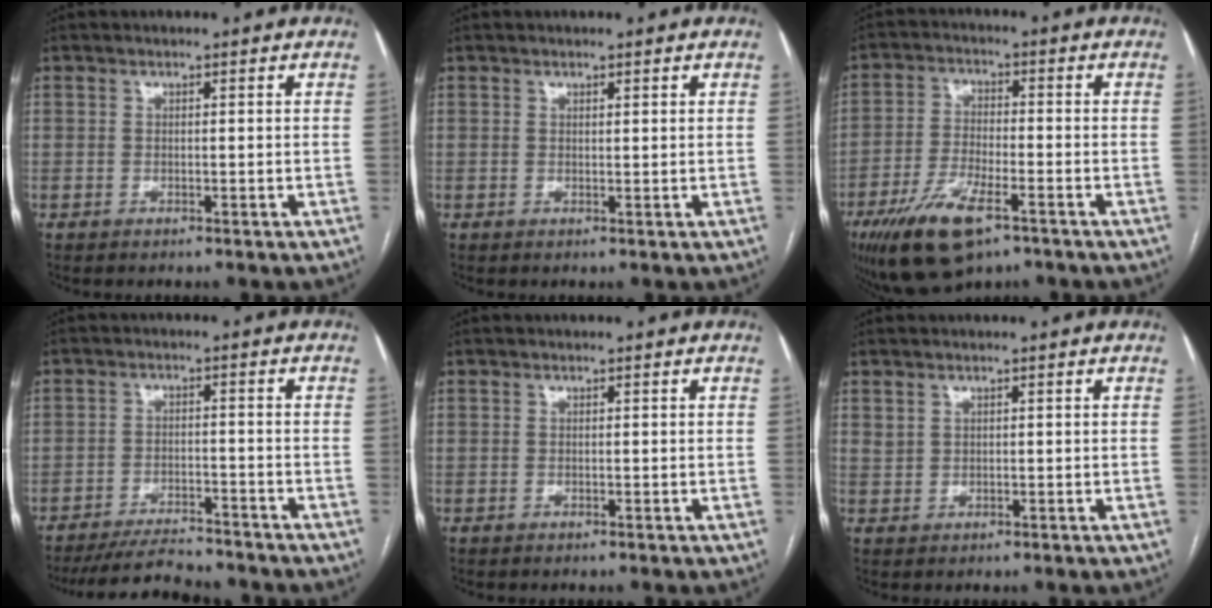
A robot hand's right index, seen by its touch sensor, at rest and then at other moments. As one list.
[{"total": 0.6, "force": [0.5, 0.0, 0.3], "torque": [-0.006, -0.002, 0.007]}, {"total": 11.4, "force": [-6.7, 3.7, 8.5], "torque": [-0.167, -0.016, -0.113]}, {"total": 9.2, "force": [-8.5, 1.5, 2.9], "torque": [-0.043, -0.010, -0.133]}, {"total": 0.0}, {"total": 1.0, "force": [0.7, 0.6, 0.3], "torque": [-0.004, 0.004, 0.017]}]